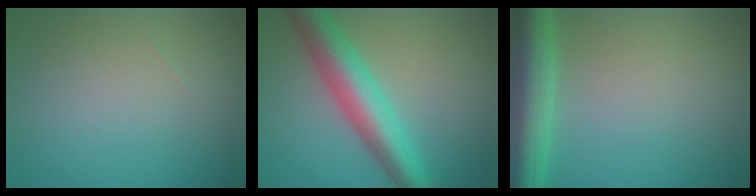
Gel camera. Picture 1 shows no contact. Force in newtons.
{"total": 6.9, "press": 6.9, "slide": 0.2}
{"total": 7.2, "press": 7.1, "slide": 0.3}